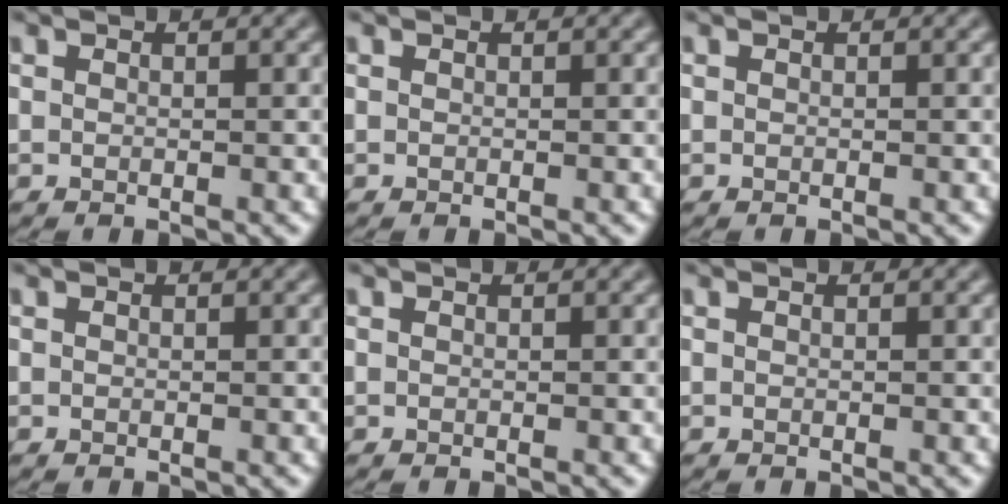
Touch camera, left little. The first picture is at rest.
{"total": 0.0}
{"total": 0.0}
{"total": 0.0}
{"total": 0.0}
{"total": 0.0}